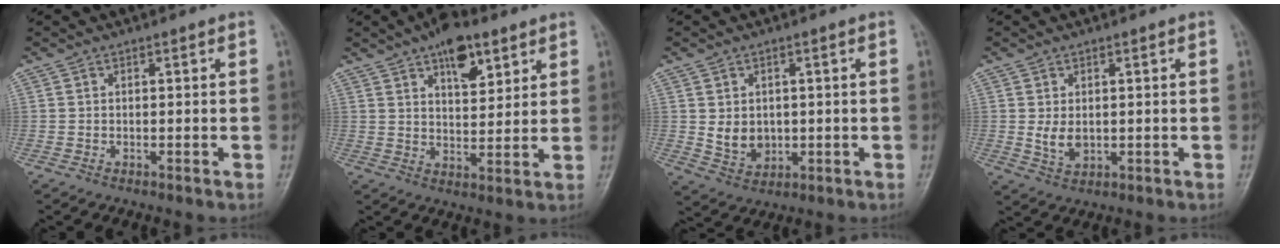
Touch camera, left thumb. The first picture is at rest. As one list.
[{"total": 9.3, "force": [5.3, 4.5, 6.1], "torque": [-0.064, -0.025, 0.080]}, {"total": 5.7, "force": [0.1, 4.7, 3.3], "torque": [-0.030, -0.006, 0.016]}, {"total": 3.9, "force": [0.1, 2.7, 2.8], "torque": [-0.041, -0.002, 0.010]}]